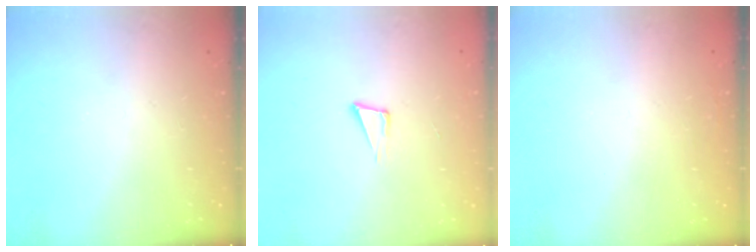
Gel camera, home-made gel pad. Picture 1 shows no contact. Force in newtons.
{"total": 4.6, "press": 3.4, "slide": 3.2}
{"total": 1.6, "press": 1.6, "slide": 0.1}